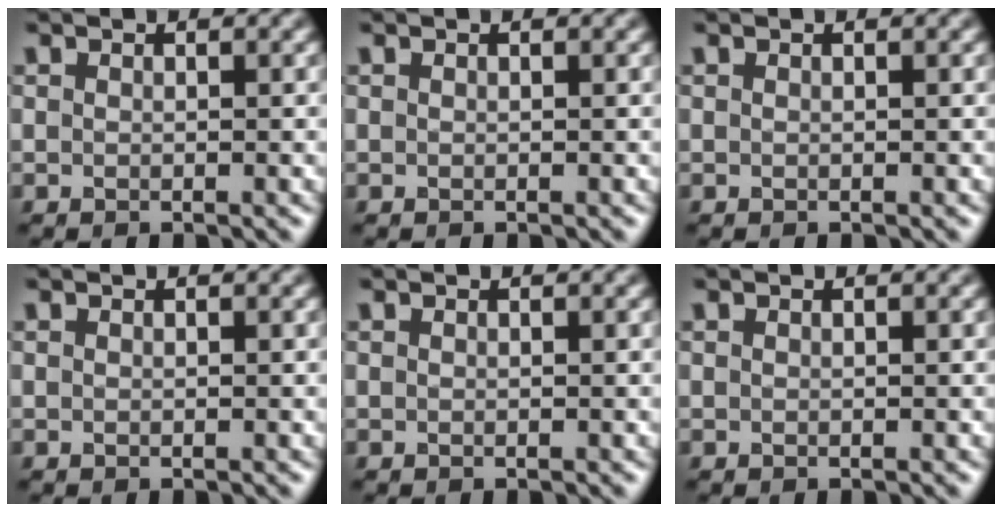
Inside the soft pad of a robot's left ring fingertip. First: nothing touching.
{"total": 0.0}
{"total": 0.0}
{"total": 0.0}
{"total": 0.0}
{"total": 0.0}